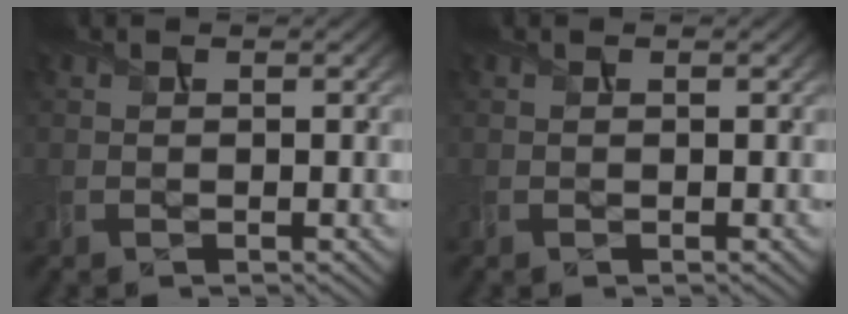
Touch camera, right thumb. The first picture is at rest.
{"total": 0.0}